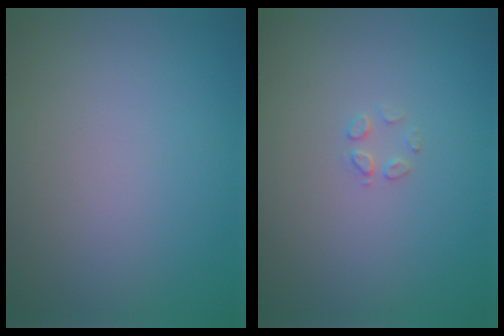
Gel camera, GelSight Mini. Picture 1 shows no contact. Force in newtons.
{"total": 1.0, "press": 1.0, "slide": 0.1}